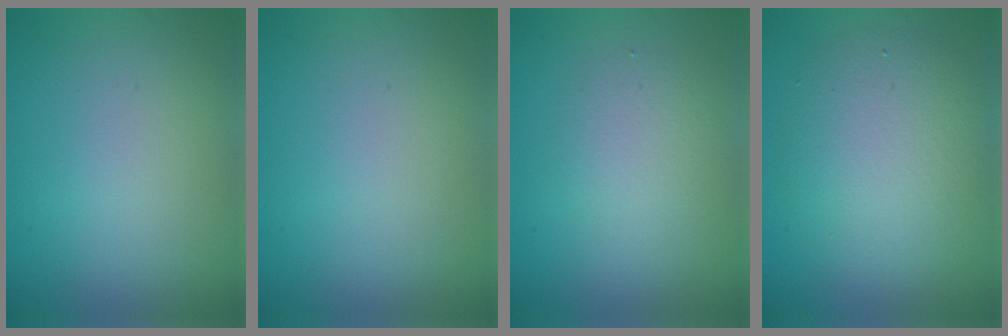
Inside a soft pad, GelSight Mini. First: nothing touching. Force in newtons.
{"total": 0.0}
{"total": 2.3, "press": 2.3, "slide": 0.2}
{"total": 5.9, "press": 5.9, "slide": 0.2}